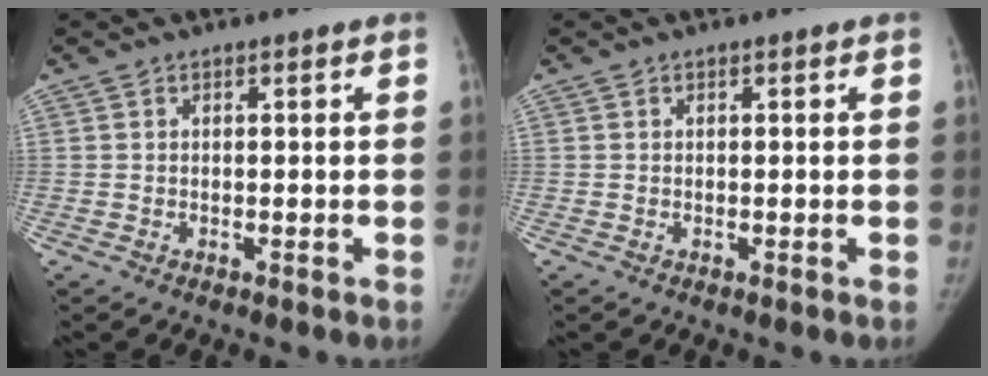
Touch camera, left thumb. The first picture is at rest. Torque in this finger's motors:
{"motor_torque": [0.04, 0.03, 0.14, -0.07, 0.02]}